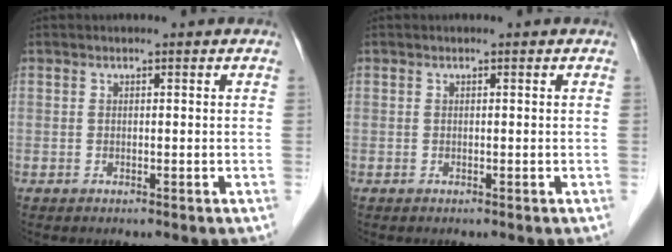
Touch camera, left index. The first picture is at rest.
{"total": 0.0}